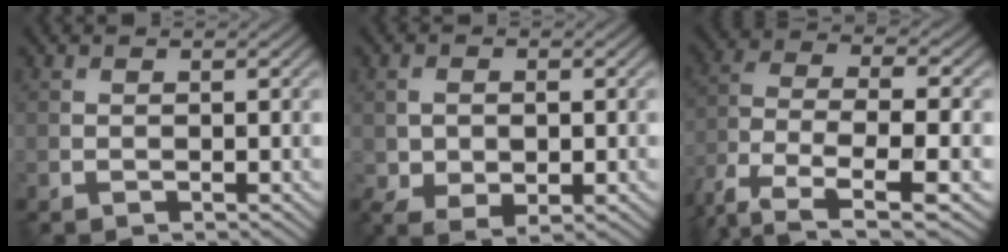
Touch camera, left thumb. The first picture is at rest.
{"total": 4.5, "force": [-0.4, 2.9, 3.4], "torque": [-0.068, -0.007, -0.003]}
{"total": 9.4, "force": [-4.5, 3.5, 7.4], "torque": [-0.155, -0.013, -0.093]}